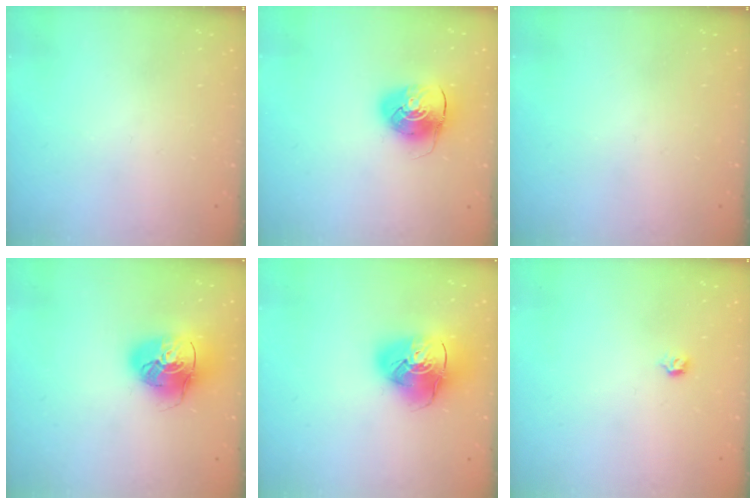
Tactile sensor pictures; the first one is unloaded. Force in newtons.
{"total": 9.1, "press": 9.0, "slide": 0.8}
{"total": 0.0}
{"total": 16.4, "press": 16.2, "slide": 2.5}
{"total": 14.9, "press": 14.7, "slide": 2.1}
{"total": 2.8, "press": 2.7, "slide": 0.8}